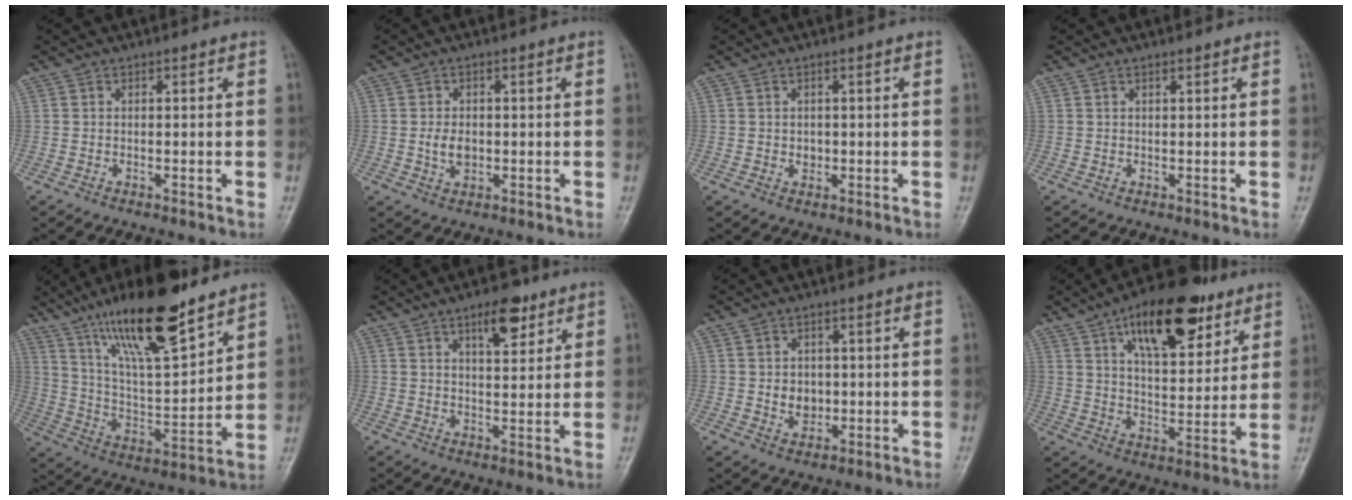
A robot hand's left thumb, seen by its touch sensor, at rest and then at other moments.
{"total": 3.7, "force": [-0.2, 2.5, 2.7], "torque": [-0.045, -0.001, -0.002]}
{"total": 0.8, "force": [0.2, 0.6, 0.5], "torque": [-0.003, 0.000, 0.005]}
{"total": 0.6, "force": [0.5, 0.1, 0.4], "torque": [-0.007, -0.001, 0.008]}
{"total": 21.2, "force": [14.5, 5.4, 14.5], "torque": [-0.227, -0.061, 0.262]}
{"total": 7.1, "force": [4.2, 2.8, 4.9], "torque": [-0.057, -0.023, 0.062]}
{"total": 4.1, "force": [0.0, 3.3, 2.4], "torque": [-0.022, -0.002, 0.008]}
{"total": 19.3, "force": [10.4, 8.6, 13.8], "torque": [-0.170, -0.033, 0.166]}